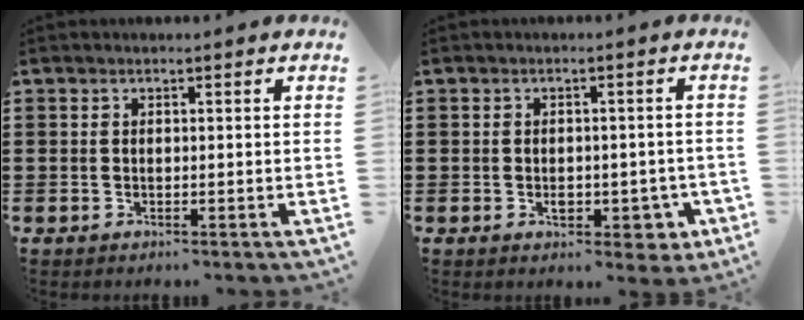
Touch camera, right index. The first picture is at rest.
{"total": 3.5, "force": [-0.9, 2.3, 2.4], "torque": [-0.033, -0.003, -0.020]}